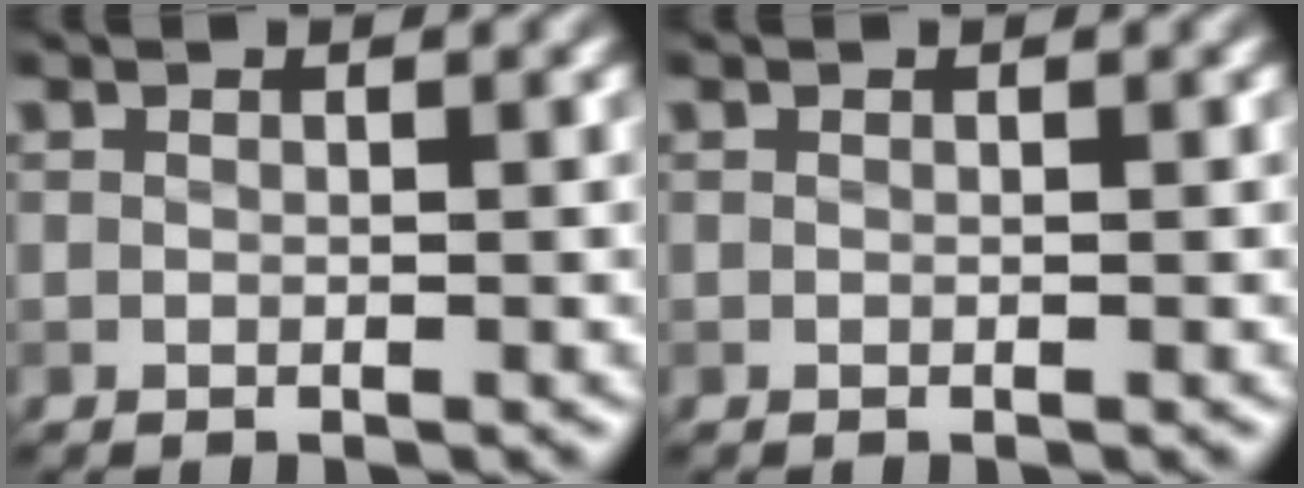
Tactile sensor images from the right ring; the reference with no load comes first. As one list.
[{"total": 0.0}]